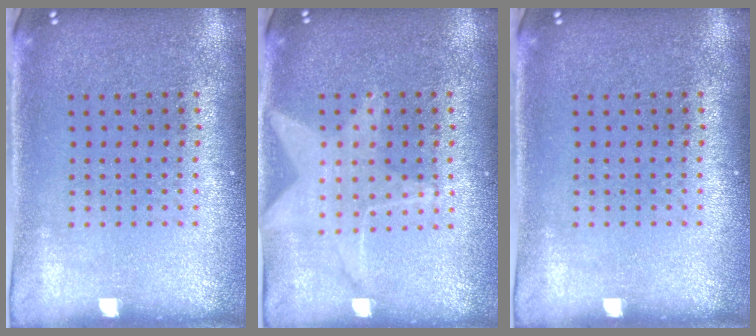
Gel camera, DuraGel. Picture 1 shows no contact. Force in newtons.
{"total": 1.4, "press": 1.4, "slide": 0.1}
{"total": 0.0}